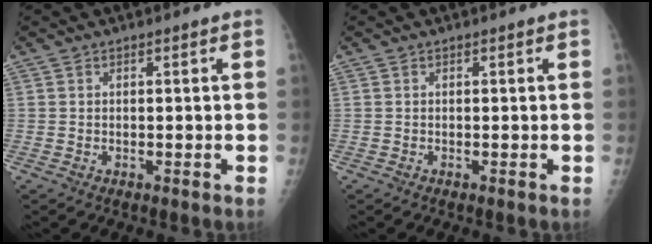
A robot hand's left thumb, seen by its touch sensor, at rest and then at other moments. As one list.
[{"total": 0.0}]